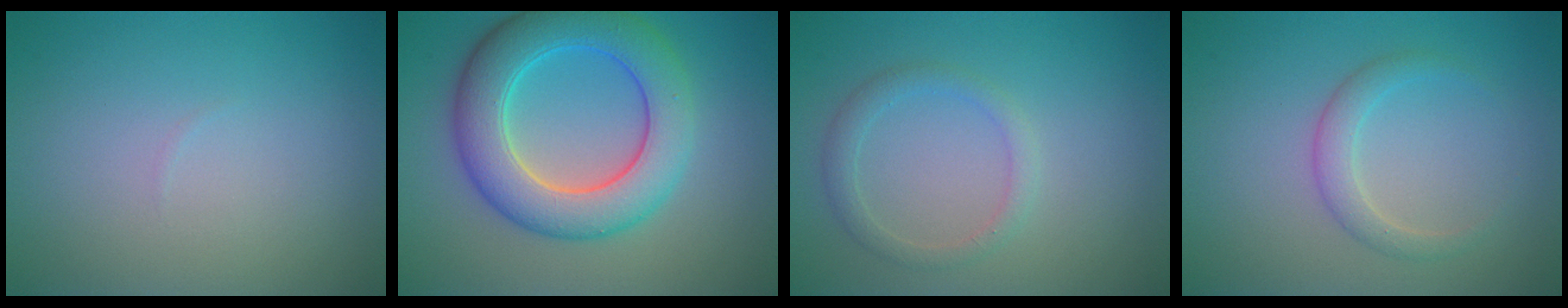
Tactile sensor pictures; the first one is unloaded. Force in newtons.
{"total": 8.1, "press": 8.1, "slide": 0.2}
{"total": 1.8, "press": 1.8, "slide": 0.2}
{"total": 2.0, "press": 2.0, "slide": 0.1}